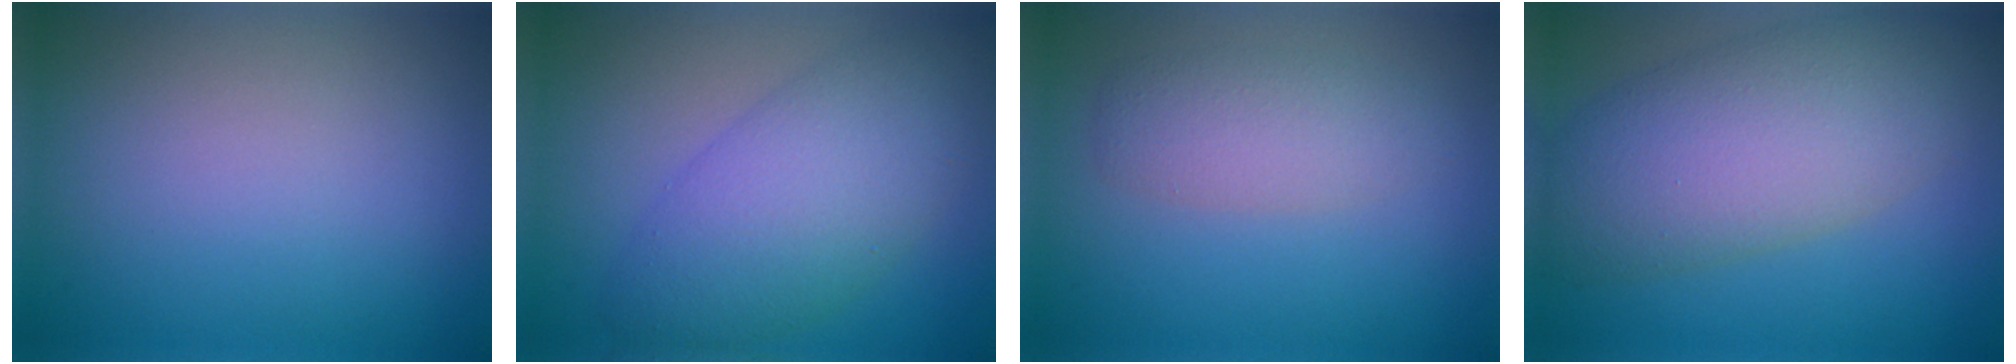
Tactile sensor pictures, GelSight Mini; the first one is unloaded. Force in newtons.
{"total": 7.2, "press": 7.2, "slide": 0.1}
{"total": 3.0, "press": 3.0, "slide": 0.2}
{"total": 8.7, "press": 8.7, "slide": 0.4}